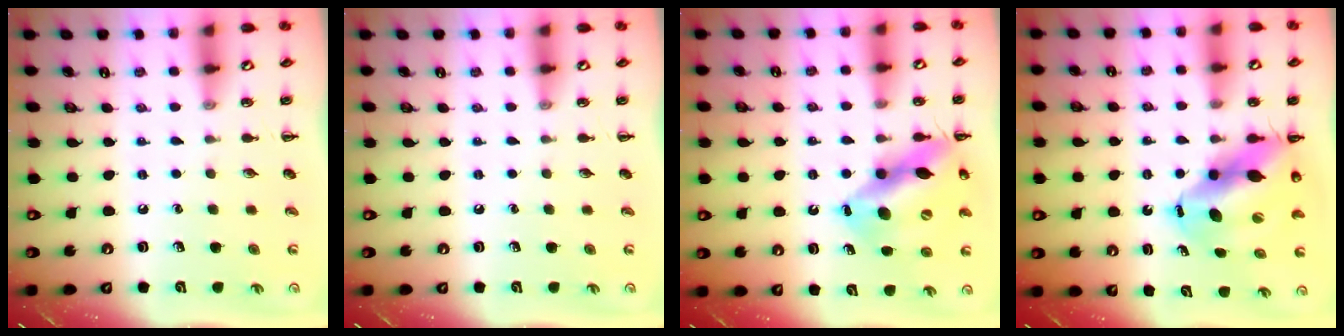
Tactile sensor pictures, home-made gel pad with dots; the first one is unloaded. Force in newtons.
{"total": 0.0}
{"total": 16.2, "press": 15.8, "slide": 3.6}
{"total": 12.7, "press": 12.3, "slide": 3.1}